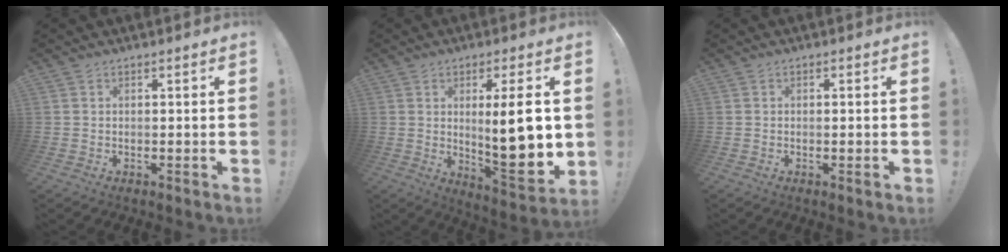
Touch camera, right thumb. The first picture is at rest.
{"total": 14.8, "force": [2.0, 3.1, 14.3], "torque": [-0.217, -0.024, 0.024]}
{"total": 1.3, "force": [-0.2, -0.1, 1.2], "torque": [-0.016, -0.003, -0.006]}